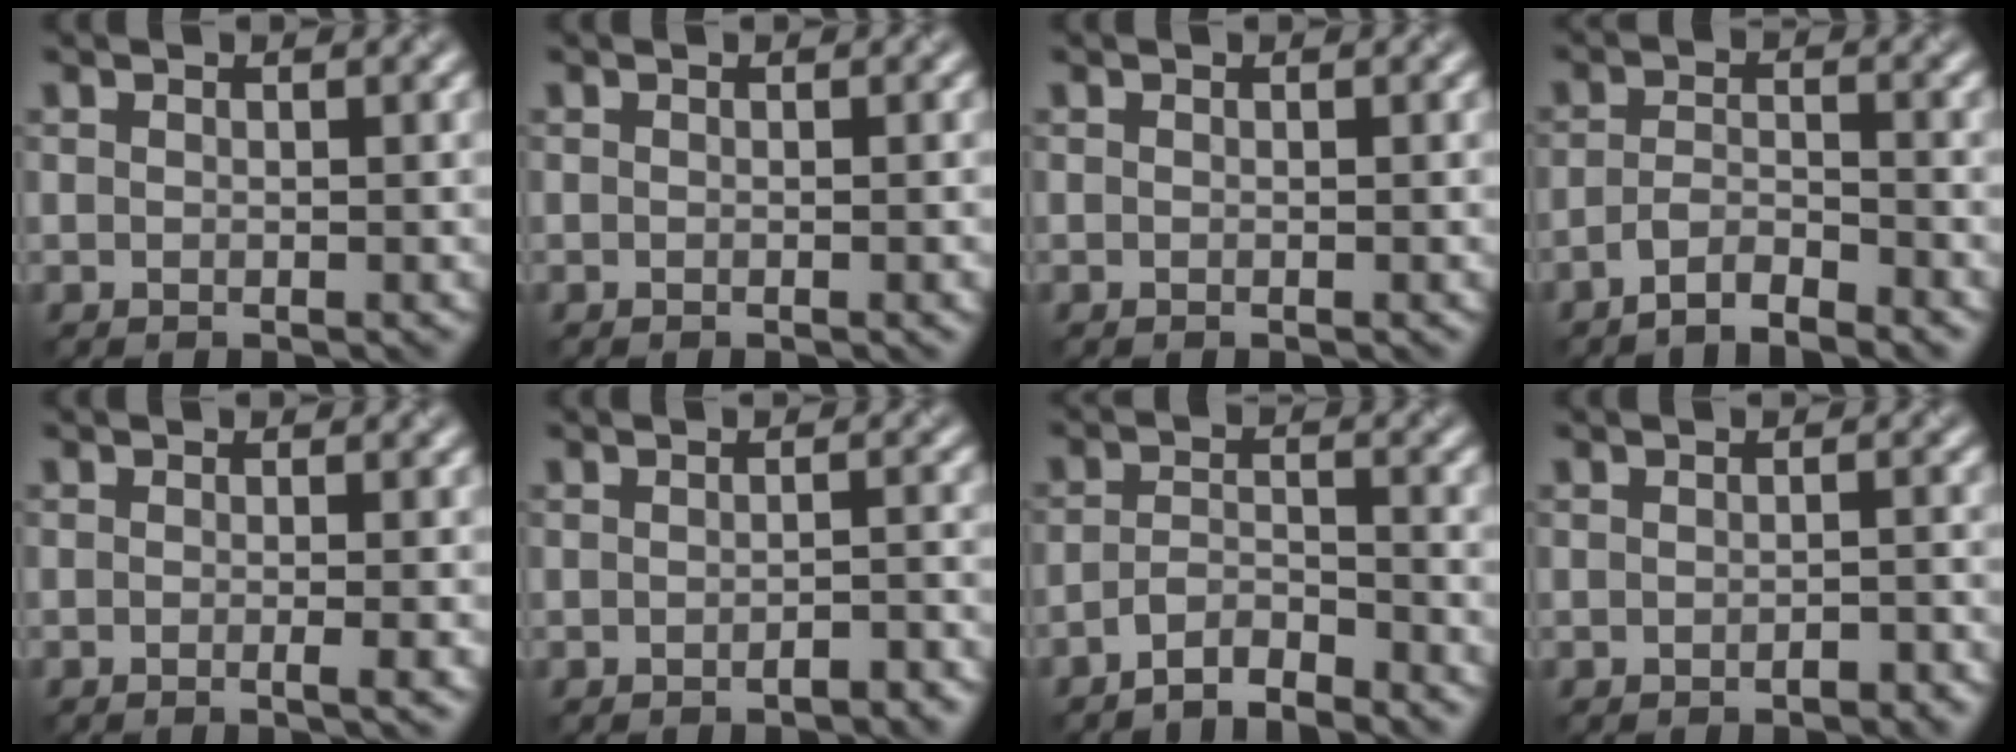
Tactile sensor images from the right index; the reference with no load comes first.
{"total": 0.8, "force": [-0.3, 0.1, 0.7], "torque": [-0.007, -0.001, -0.004]}
{"total": 0.0}
{"total": 2.8, "force": [-2.2, 0.5, 1.6], "torque": [-0.030, 0.004, -0.049]}
{"total": 1.8, "force": [-0.4, 0.5, 1.7], "torque": [-0.020, -0.005, -0.009]}
{"total": 1.8, "force": [-1.2, 0.5, 1.2], "torque": [-0.015, 0.003, -0.016]}
{"total": 2.8, "force": [-2.5, 0.5, 1.3], "torque": [-0.023, 0.004, -0.053]}
{"total": 1.4, "force": [-0.9, 0.5, 1.0], "torque": [-0.014, 0.001, -0.013]}